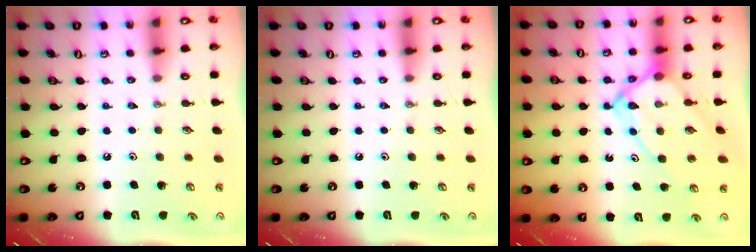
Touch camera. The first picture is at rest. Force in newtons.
{"total": 0.0}
{"total": 11.4, "press": 11.4, "slide": 1.1}